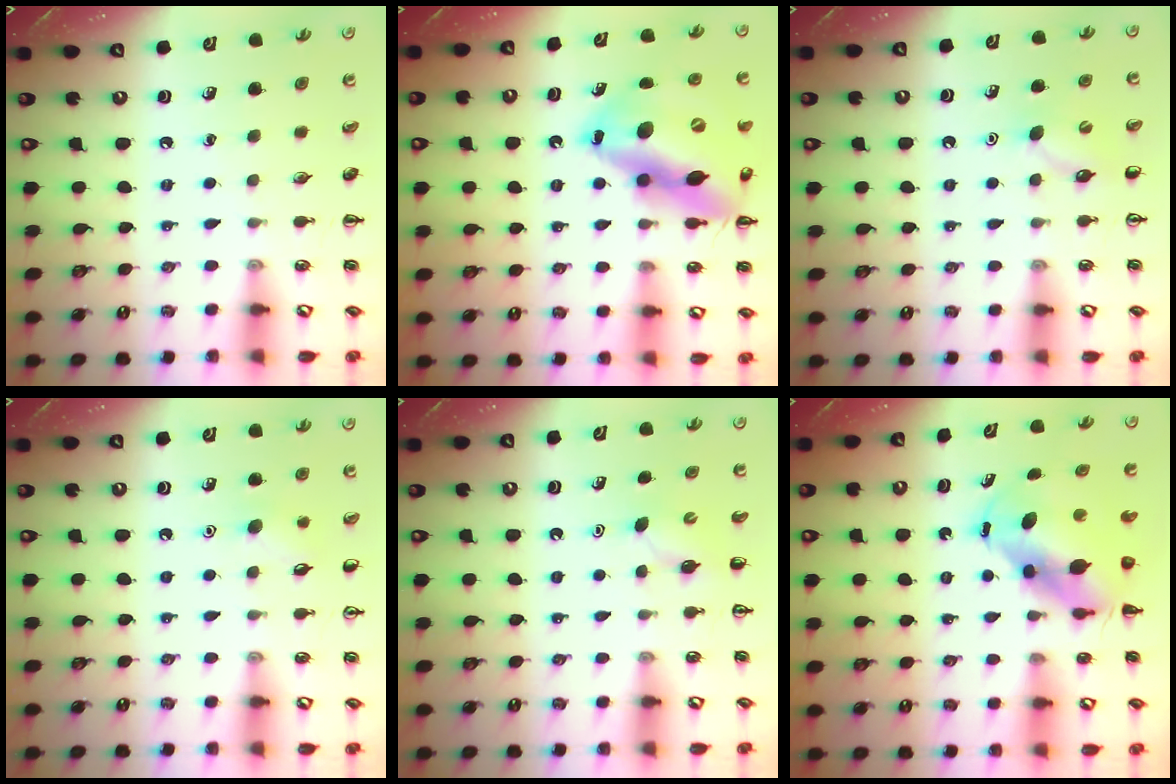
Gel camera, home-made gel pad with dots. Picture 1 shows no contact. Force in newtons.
{"total": 19.8, "press": 19.1, "slide": 5.5}
{"total": 6.1, "press": 5.8, "slide": 1.8}
{"total": 6.0, "press": 5.8, "slide": 1.7}
{"total": 2.3, "press": 2.2, "slide": 0.7}
{"total": 7.0, "press": 6.6, "slide": 2.3}